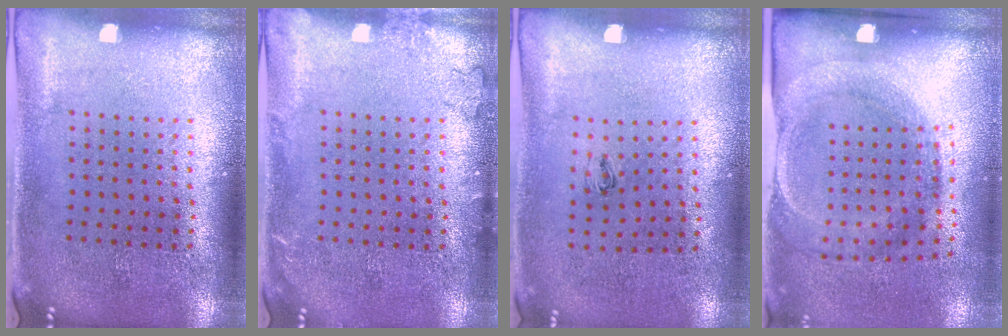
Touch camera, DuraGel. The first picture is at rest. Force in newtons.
{"total": 1.1, "press": 1.0, "slide": 0.3}
{"total": 0.5, "press": 0.2, "slide": 0.5}
{"total": 1.8, "press": 1.2, "slide": 1.4}